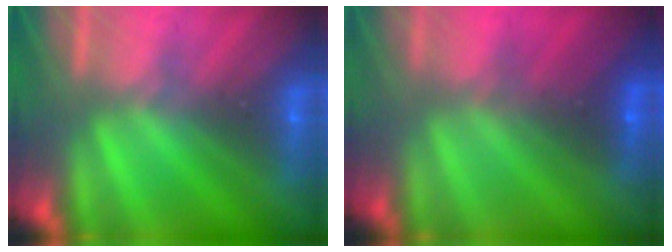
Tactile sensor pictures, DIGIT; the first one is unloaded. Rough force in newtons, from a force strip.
{"total": 1.8}